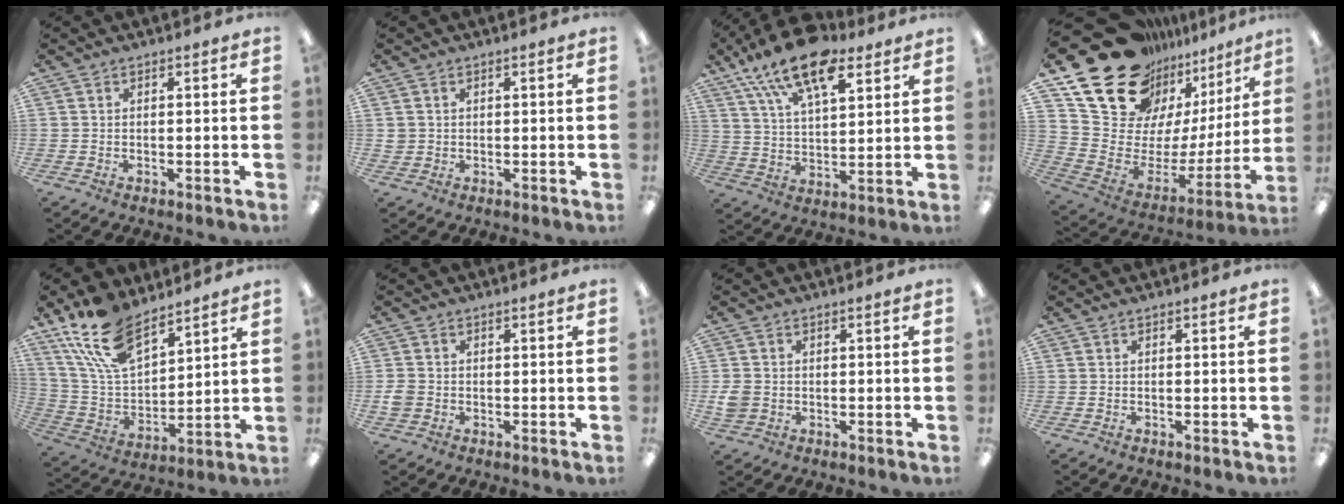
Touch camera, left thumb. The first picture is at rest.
{"total": 1.5, "force": [0.4, 1.5, 0.1], "torque": [-0.005, 0.002, 0.007]}
{"total": 17.7, "force": [11.3, 7.9, 11.2], "torque": [-0.195, -0.051, 0.197]}
{"total": 24.5, "force": [17.2, 14.3, 9.9], "torque": [-0.160, -0.136, 0.338]}
{"total": 17.8, "force": [12.2, 8.4, 9.9], "torque": [-0.215, -0.054, 0.226]}
{"total": 2.7, "force": [-0.6, 2.4, 1.2], "torque": [-0.017, 0.006, -0.011]}
{"total": 3.5, "force": [-0.4, 3.2, 1.5], "torque": [-0.024, 0.000, -0.009]}
{"total": 0.0}